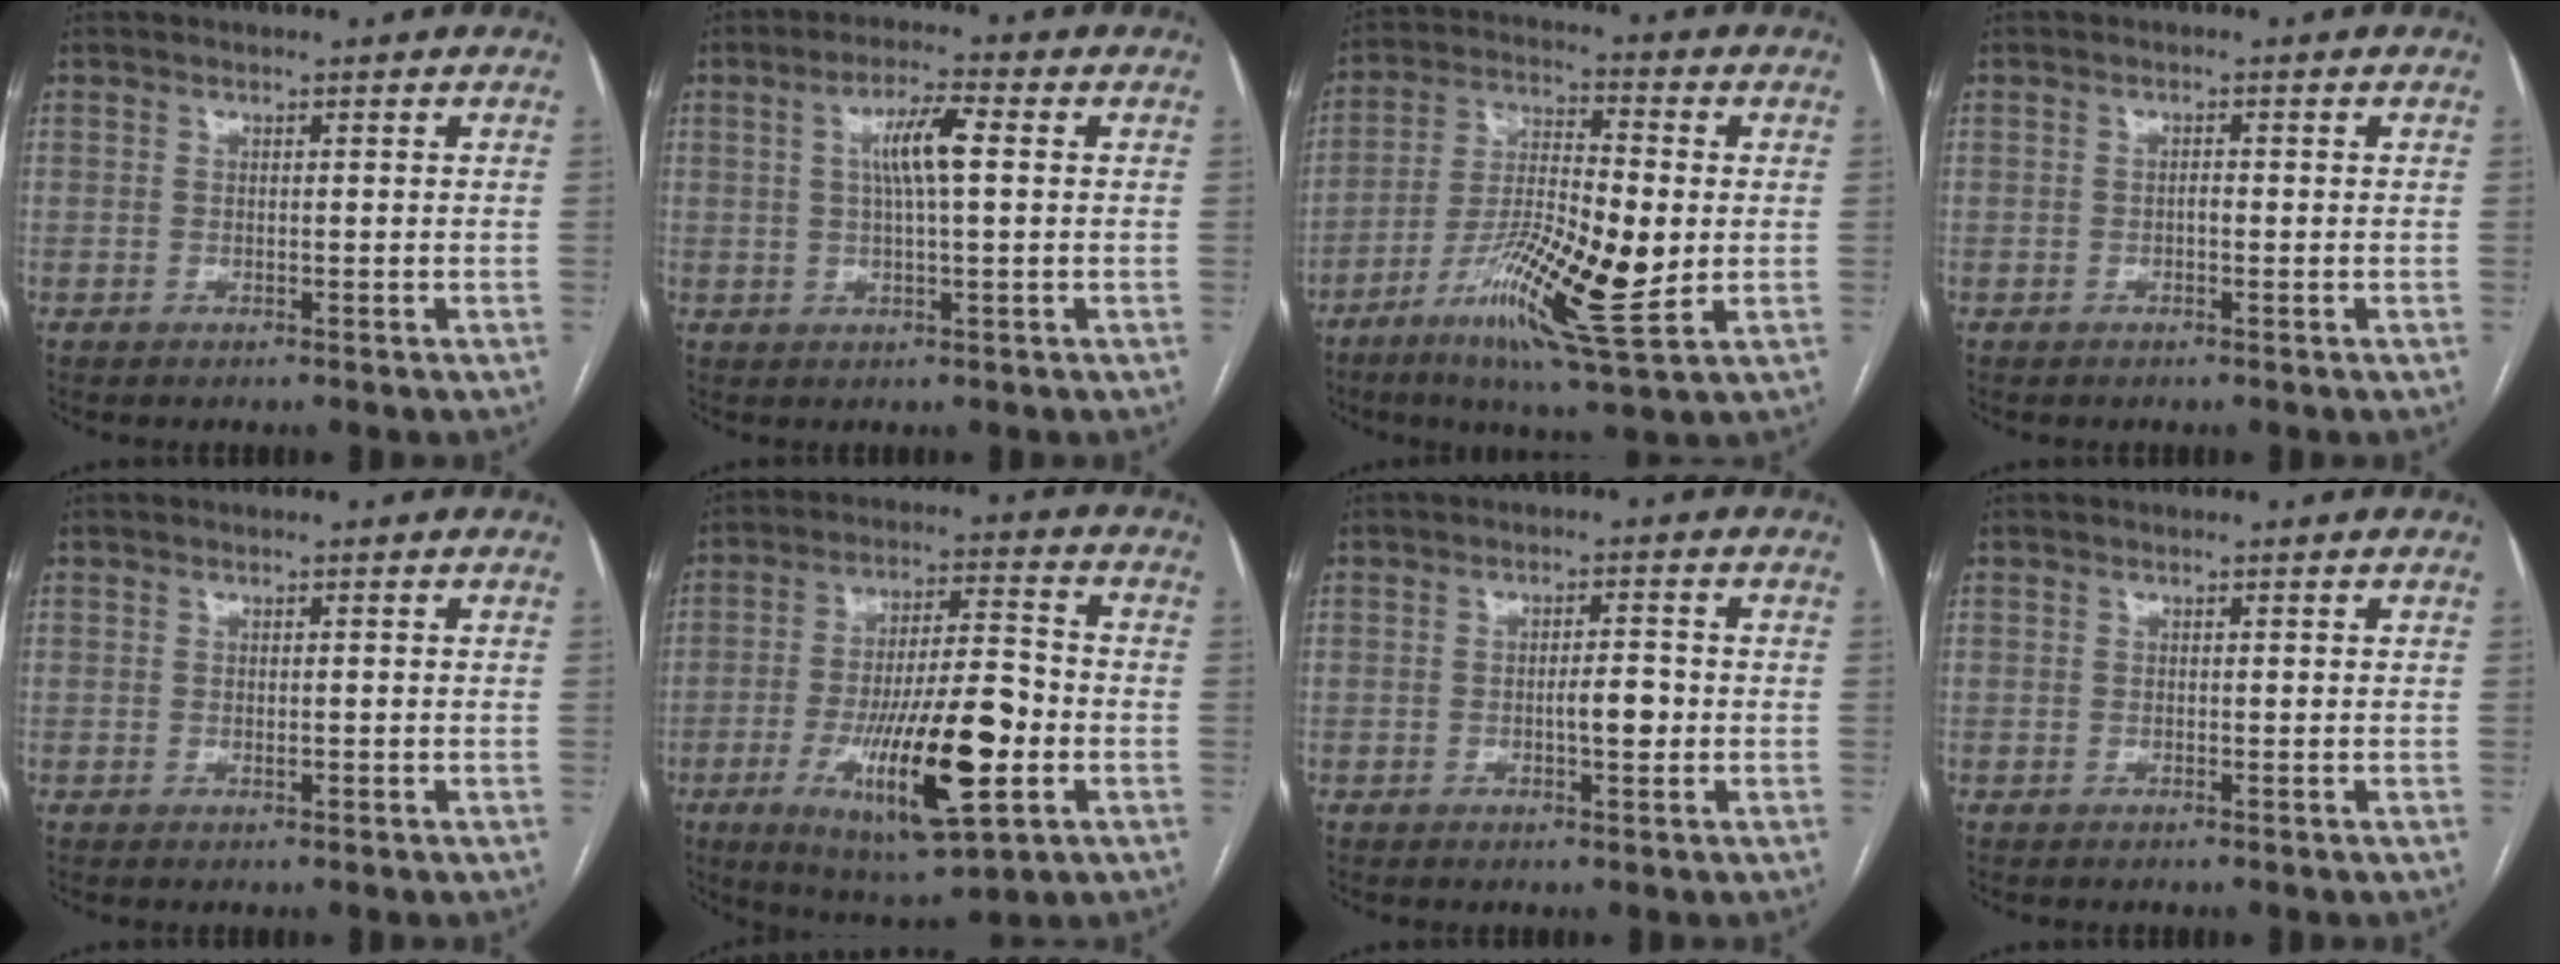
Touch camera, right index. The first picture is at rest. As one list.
[{"total": 6.2, "force": [1.2, 0.7, 6.0], "torque": [-0.113, 0.010, 0.021]}, {"total": 16.3, "force": [-4.3, 2.9, 15.5], "torque": [-0.292, -0.014, -0.071]}, {"total": 0.9, "force": [-0.3, 0.3, 0.8], "torque": [-0.013, 0.003, -0.006]}, {"total": 0.8, "force": [-0.2, 0.3, 0.7], "torque": [-0.011, -0.001, -0.001]}, {"total": 18.3, "force": [-5.5, 3.8, 17.0], "torque": [-0.304, -0.010, -0.082]}, {"total": 3.5, "force": [-0.7, 0.9, 3.3], "torque": [-0.051, 0.002, -0.009]}, {"total": 0.0}]